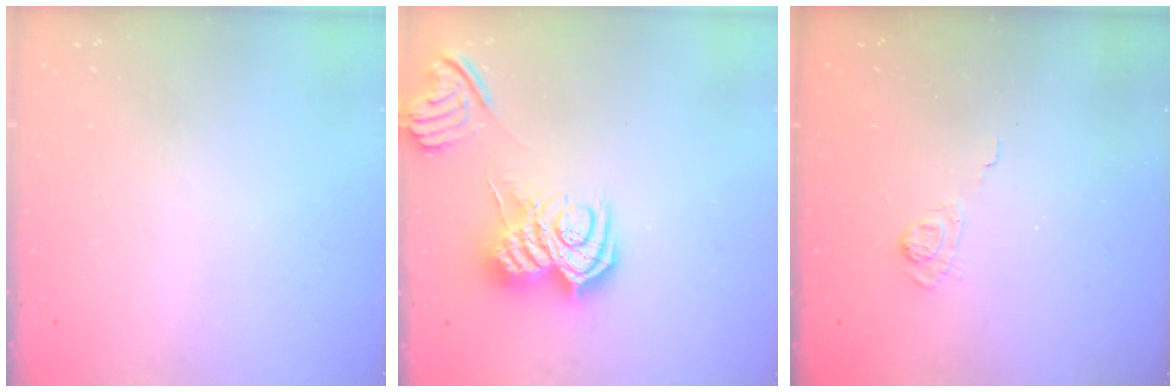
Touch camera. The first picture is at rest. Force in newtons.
{"total": 11.4, "press": 11.4, "slide": 0.6}
{"total": 3.8, "press": 3.5, "slide": 1.6}